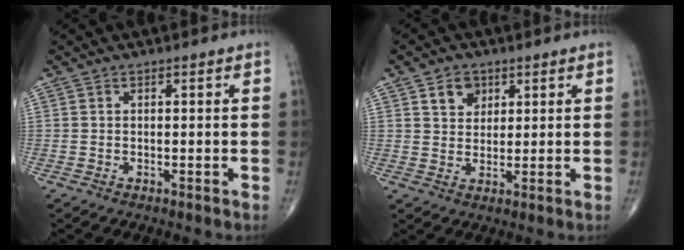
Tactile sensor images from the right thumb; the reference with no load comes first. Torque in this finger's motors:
{"motor_torque": [0.77, 0.87, 0.58, 0.39, 0.10]}